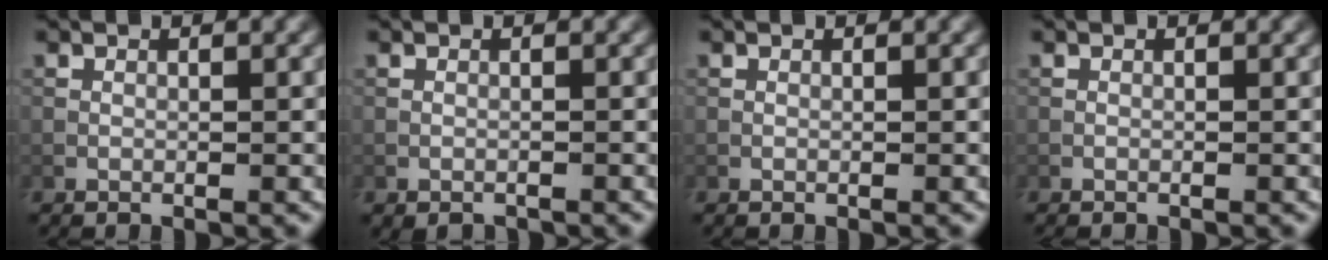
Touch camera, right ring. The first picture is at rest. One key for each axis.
{"total": 1.3, "fx": -1.2, "fy": 0.4, "fz": 0.4, "tx": -0.007, "ty": -0.002, "tz": -0.017}
{"total": 0.0}
{"total": 0.7, "fx": -0.7, "fy": 0.1, "fz": 0.2, "tx": 0.001, "ty": 0.001, "tz": -0.009}